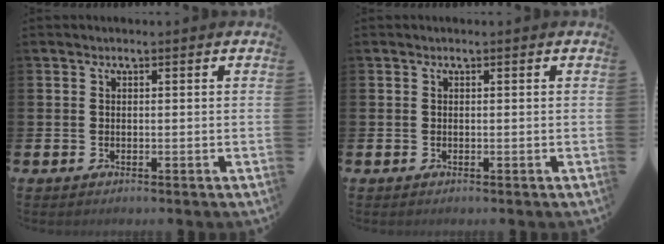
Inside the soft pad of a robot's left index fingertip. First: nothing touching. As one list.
[{"total": 0.0}]